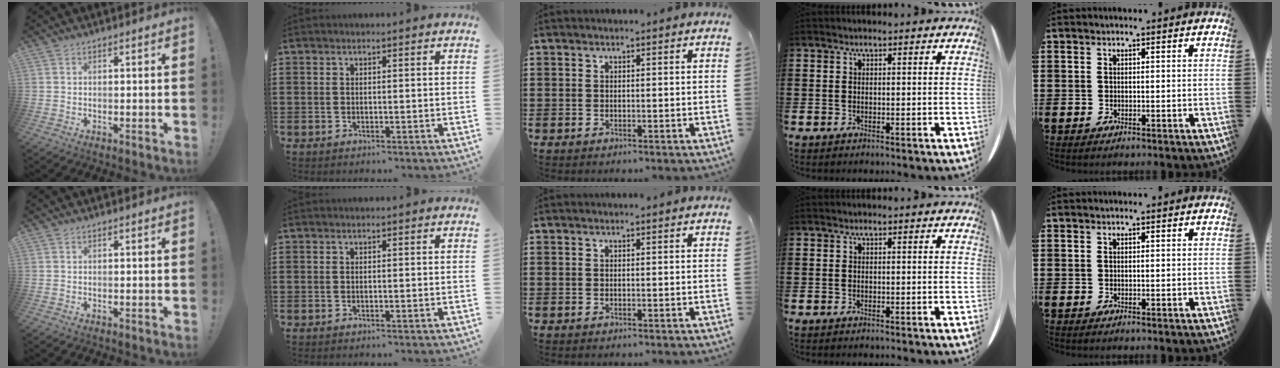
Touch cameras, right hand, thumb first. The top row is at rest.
{}